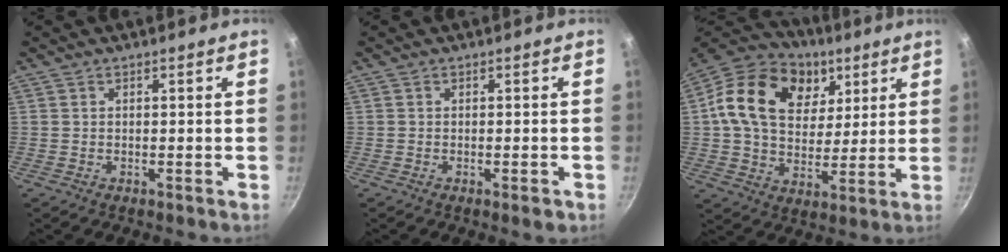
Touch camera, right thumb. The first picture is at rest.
{"total": 1.8, "force": [-0.8, 0.5, 1.6], "torque": [-0.027, 0.002, -0.011]}
{"total": 22.5, "force": [7.7, 16.2, 13.6], "torque": [-0.216, -0.004, 0.123]}